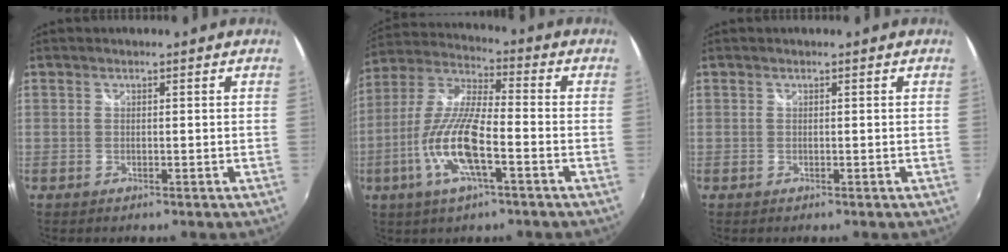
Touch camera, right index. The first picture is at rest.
{"total": 13.9, "force": [-5.0, 3.1, 12.6], "torque": [-0.263, -0.008, -0.100]}
{"total": 0.0}